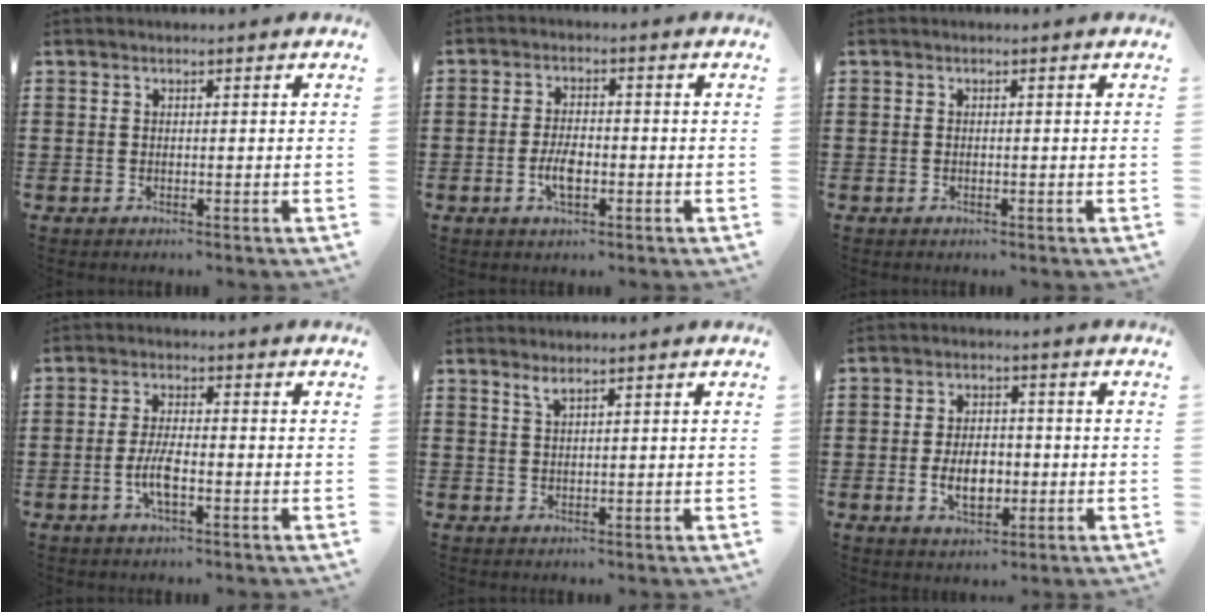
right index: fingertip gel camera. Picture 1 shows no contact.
{"total": 4.0, "force": [-1.2, 1.8, 3.4], "torque": [-0.075, 0.002, -0.026]}
{"total": 0.0}
{"total": 4.5, "force": [-1.4, 1.3, 4.0], "torque": [-0.090, -0.002, -0.032]}
{"total": 1.5, "force": [1.1, 0.1, 0.9], "torque": [-0.020, 0.001, 0.020]}
{"total": 6.1, "force": [-1.3, 3.7, 4.7], "torque": [-0.083, -0.002, -0.030]}